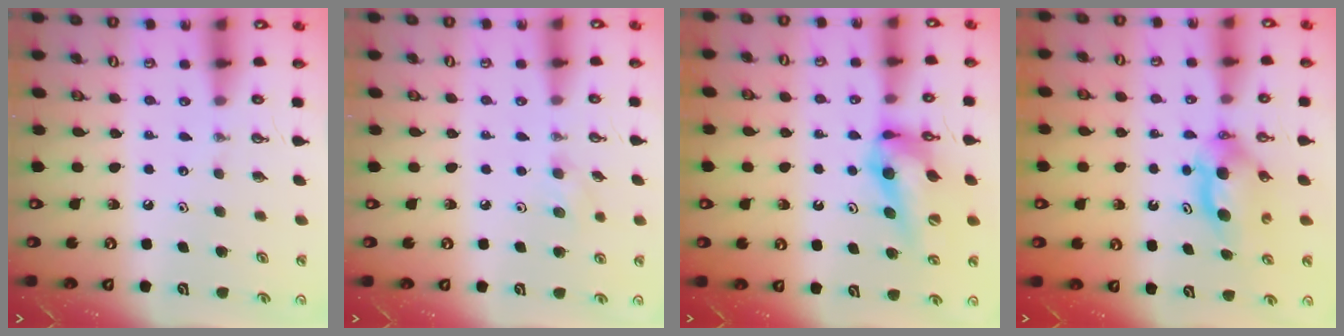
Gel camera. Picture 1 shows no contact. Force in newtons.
{"total": 5.0, "press": 4.7, "slide": 1.9}
{"total": 13.3, "press": 13.2, "slide": 1.5}
{"total": 5.9, "press": 5.8, "slide": 1.2}